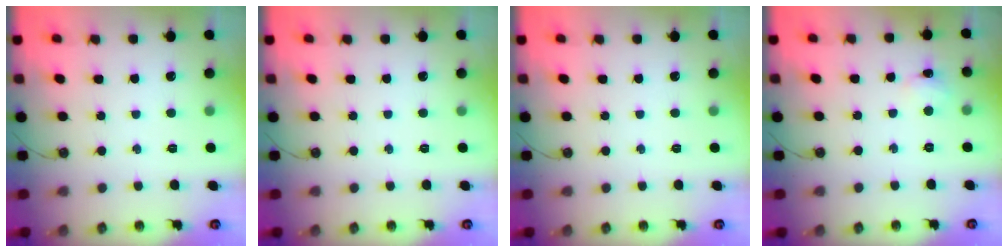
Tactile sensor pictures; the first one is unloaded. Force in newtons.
{"total": 0.0}
{"total": 0.0}
{"total": 1.7, "press": 1.6, "slide": 0.4}